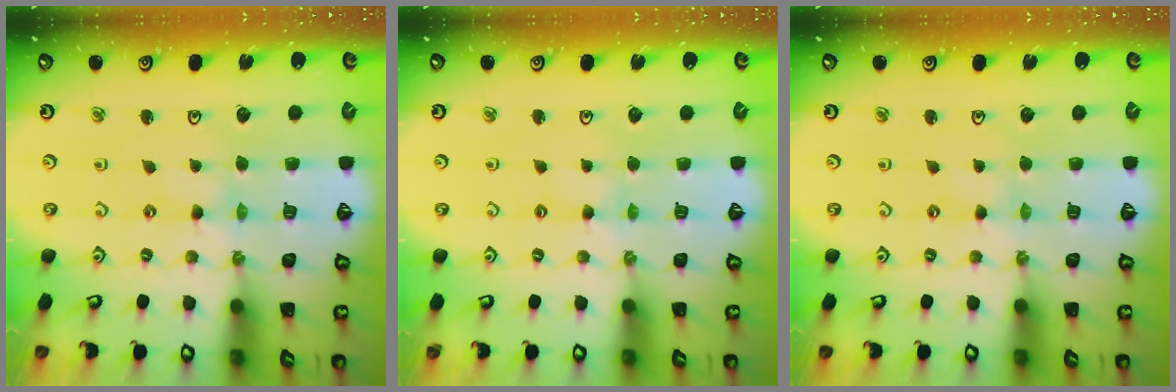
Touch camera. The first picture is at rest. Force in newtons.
{"total": 1.3, "press": 1.2, "slide": 0.3}
{"total": 1.1, "press": 1.0, "slide": 0.4}